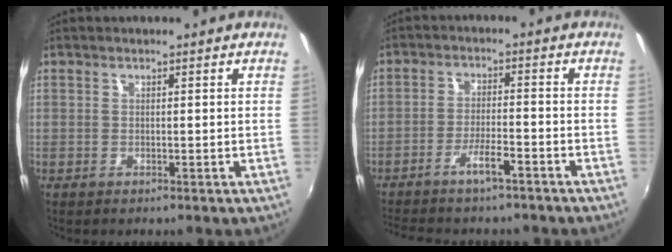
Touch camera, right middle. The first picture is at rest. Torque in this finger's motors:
{"motor_torque": [1.08, -1.06, 0.15, 0.11]}